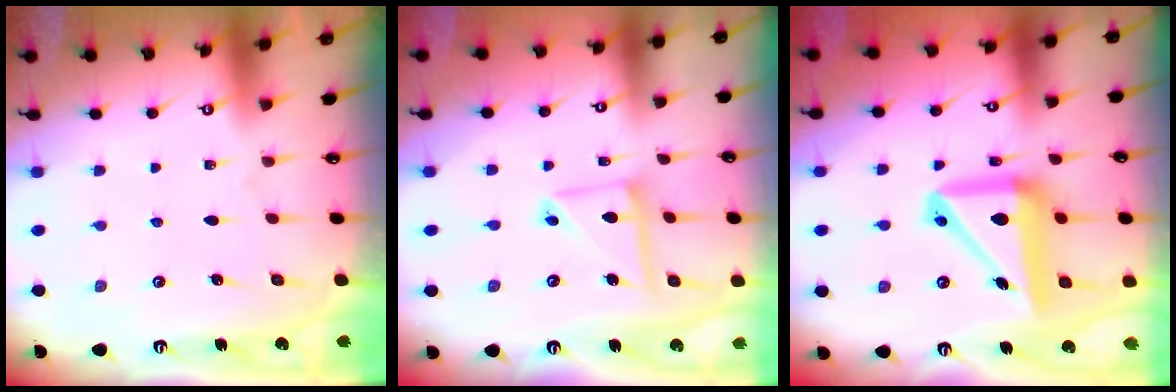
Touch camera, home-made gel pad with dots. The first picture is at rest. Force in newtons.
{"total": 10.1, "press": 10.1, "slide": 1.0}
{"total": 15.4, "press": 15.3, "slide": 2.3}